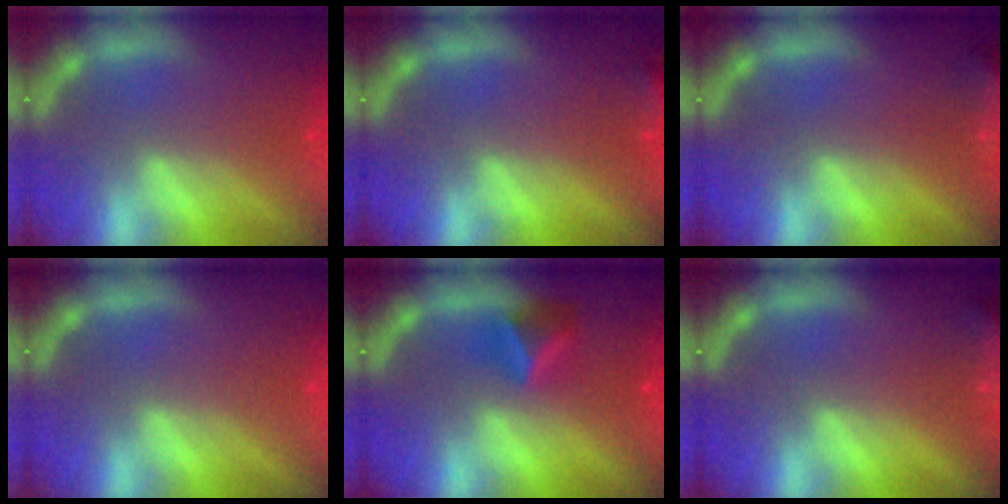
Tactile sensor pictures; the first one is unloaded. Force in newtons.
{"total": 2.4}
{"total": 7.4}
{"total": 0.0}
{"total": 2.9}
{"total": 8.5}